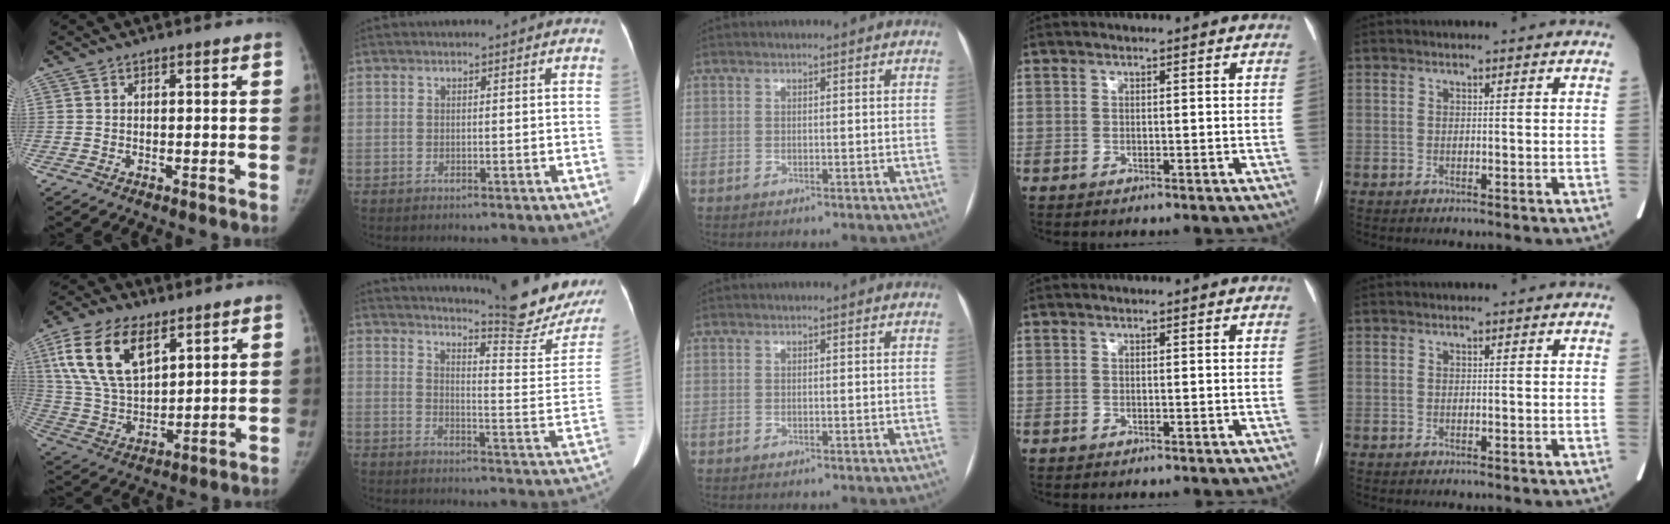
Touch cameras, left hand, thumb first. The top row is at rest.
{"thumb": {"total": 17.2, "force": [8.2, 9.0, 12.0], "torque": [-0.210, -0.025, 0.163]}, "index": {"total": 17.9, "force": [16.7, -0.4, 6.4], "torque": [-0.097, -0.102, 0.202]}}